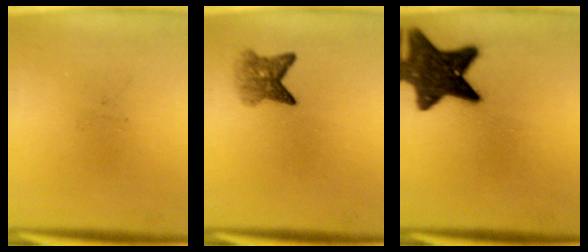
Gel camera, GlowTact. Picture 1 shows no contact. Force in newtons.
{"total": 3.8}
{"total": 13.8}